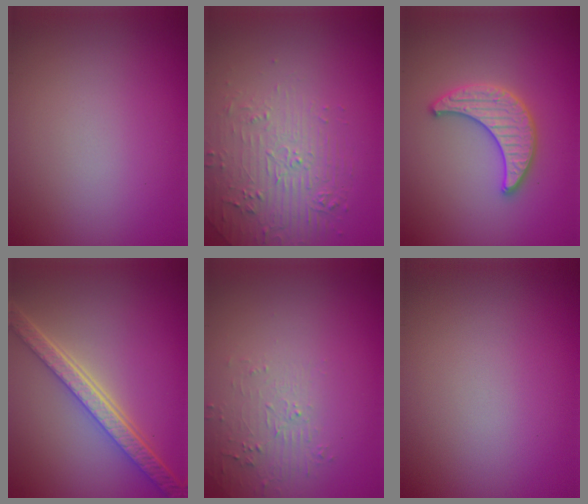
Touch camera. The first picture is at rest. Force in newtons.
{"total": 2.1, "press": 1.5, "slide": 1.5}
{"total": 3.4, "press": 3.3, "slide": 0.4}
{"total": 5.6, "press": 4.3, "slide": 3.7}
{"total": 1.6, "press": 0.4, "slide": 1.6}
{"total": 0.0}